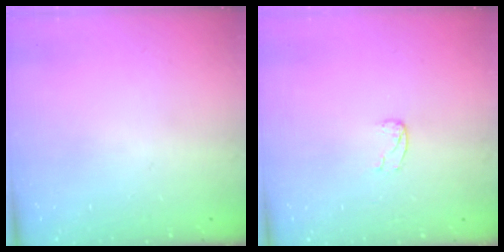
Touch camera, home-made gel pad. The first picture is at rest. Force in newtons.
{"total": 3.3, "press": 3.3, "slide": 0.3}